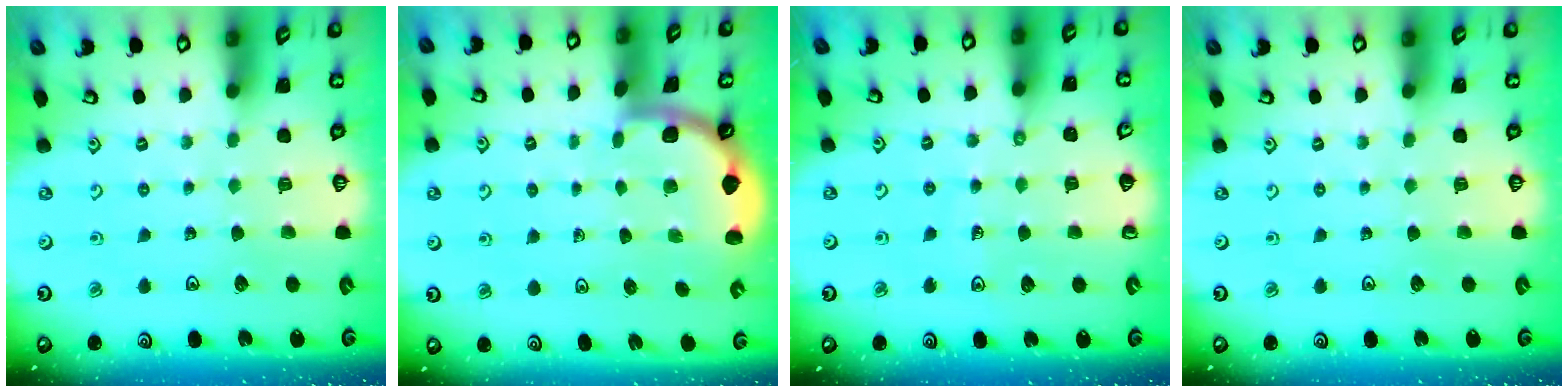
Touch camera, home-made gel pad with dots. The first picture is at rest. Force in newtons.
{"total": 1.5, "press": 1.5, "slide": 0.0}
{"total": 7.3, "press": 7.1, "slide": 1.9}
{"total": 0.0}